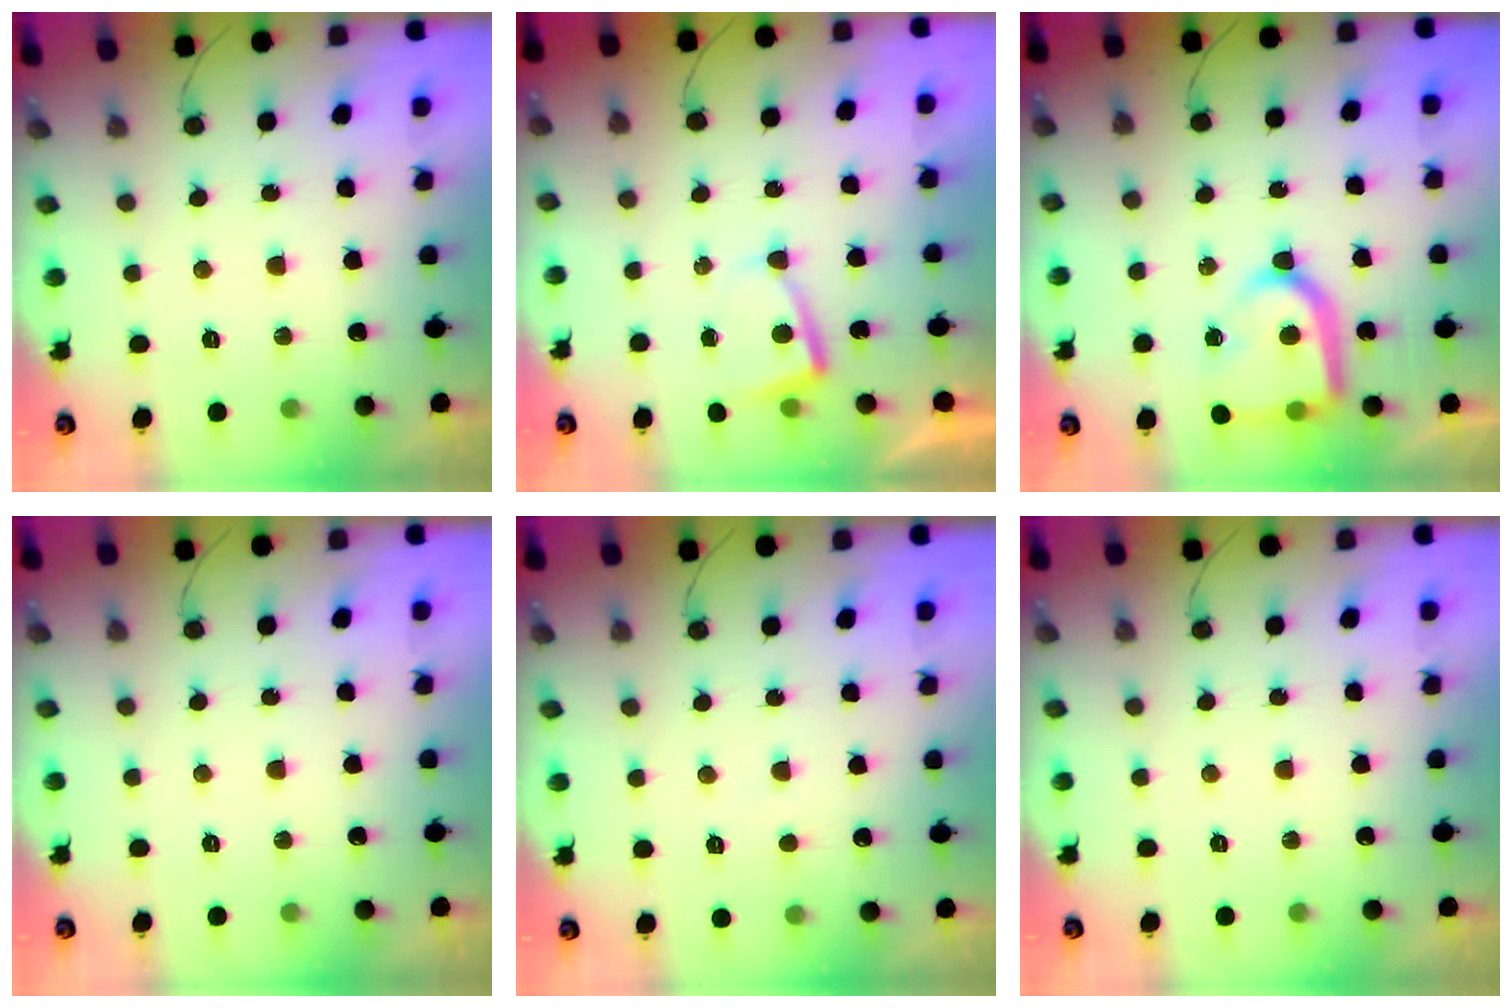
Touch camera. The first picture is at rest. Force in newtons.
{"total": 2.8, "press": 2.8, "slide": 0.5}
{"total": 16.3, "press": 16.2, "slide": 1.6}
{"total": 0.0}
{"total": 2.4, "press": 2.4, "slide": 0.2}
{"total": 0.0}